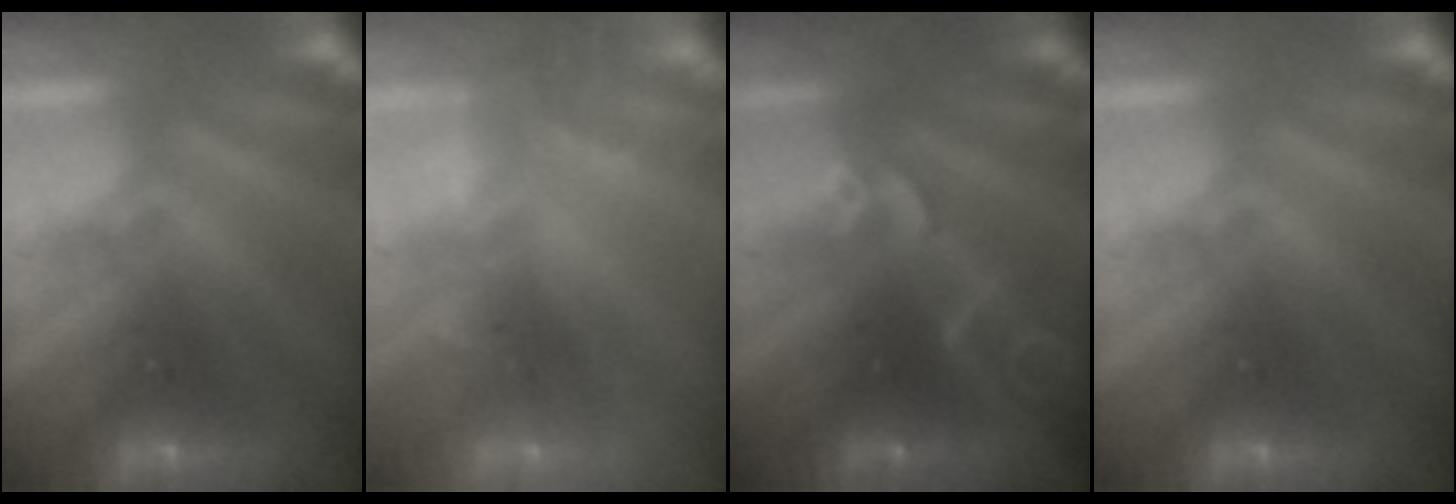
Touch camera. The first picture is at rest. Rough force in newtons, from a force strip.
{"total": 2.3}
{"total": 2.2}
{"total": 0.0}